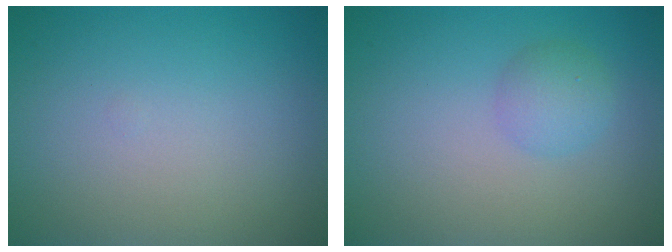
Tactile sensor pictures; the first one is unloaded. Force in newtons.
{"total": 2.0, "press": 2.0, "slide": 0.1}